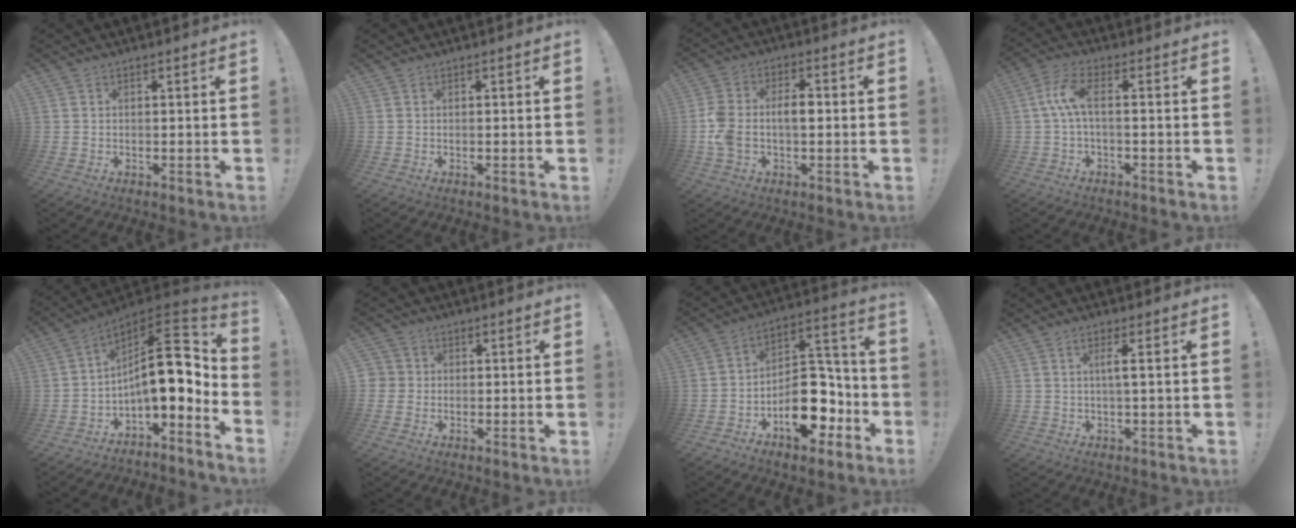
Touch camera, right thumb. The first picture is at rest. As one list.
[{"total": 0.0}, {"total": 9.0, "force": [-1.2, 5.1, 7.3], "torque": [-0.157, 0.007, -0.022]}, {"total": 7.3, "force": [0.1, 1.9, 7.0], "torque": [-0.138, 0.000, 0.000]}, {"total": 15.8, "force": [1.0, 7.0, 14.2], "torque": [-0.205, -0.016, 0.018]}, {"total": 3.2, "force": [0.0, 3.2, 0.7], "torque": [-0.002, 0.001, 0.000]}, {"total": 17.9, "force": [-8.3, 11.0, 11.5], "torque": [-0.124, 0.063, -0.122]}, {"total": 3.1, "force": [0.5, -0.3, 3.0], "torque": [-0.055, -0.006, 0.002]}]